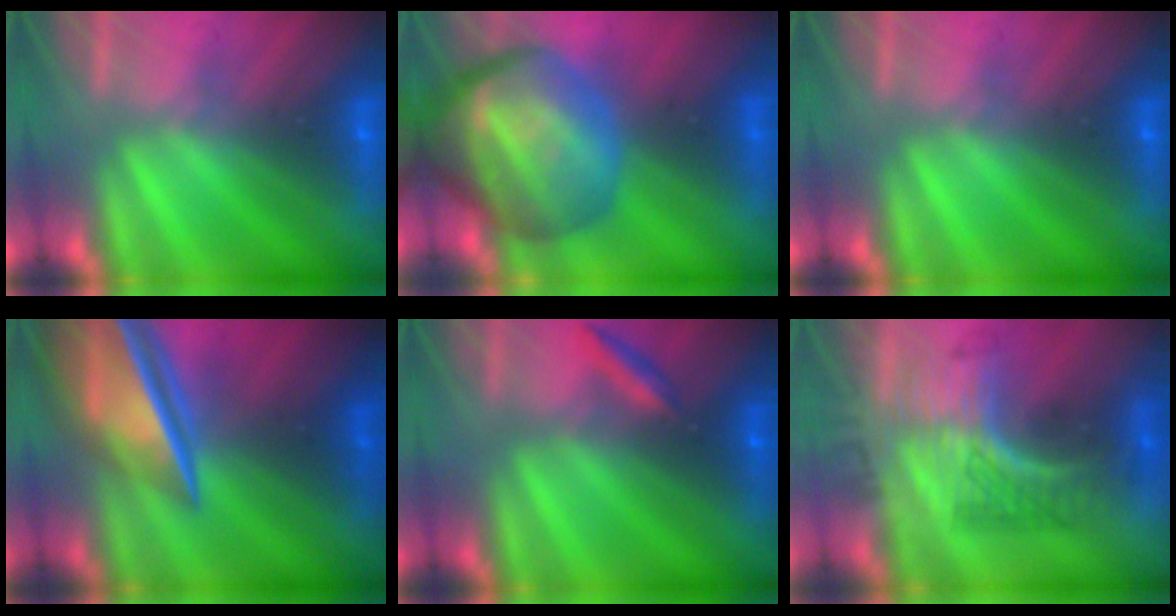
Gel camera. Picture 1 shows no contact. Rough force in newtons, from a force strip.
{"total": 7.1}
{"total": 0.0}
{"total": 8.8}
{"total": 2.1}
{"total": 2.9}